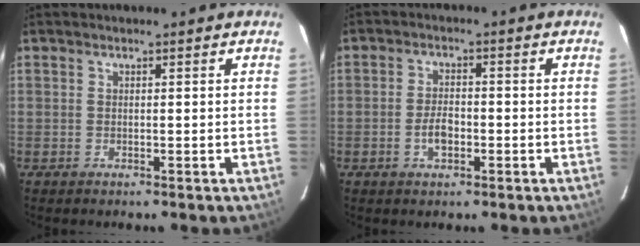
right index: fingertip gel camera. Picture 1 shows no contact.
{"total": 3.9, "force": [-1.5, 2.0, 3.0], "torque": [-0.061, 0.003, -0.024]}